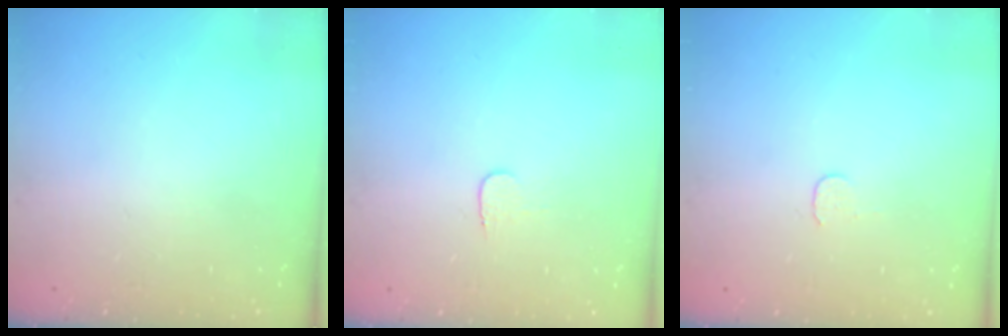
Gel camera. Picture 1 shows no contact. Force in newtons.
{"total": 3.8, "press": 3.7, "slide": 0.4}
{"total": 3.7, "press": 3.7, "slide": 0.3}